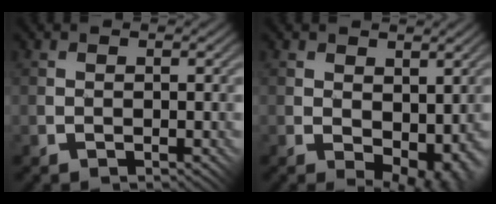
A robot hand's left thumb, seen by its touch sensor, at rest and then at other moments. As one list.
[{"total": 4.8, "force": [0.1, 3.0, 3.7], "torque": [-0.065, -0.018, 0.012]}]